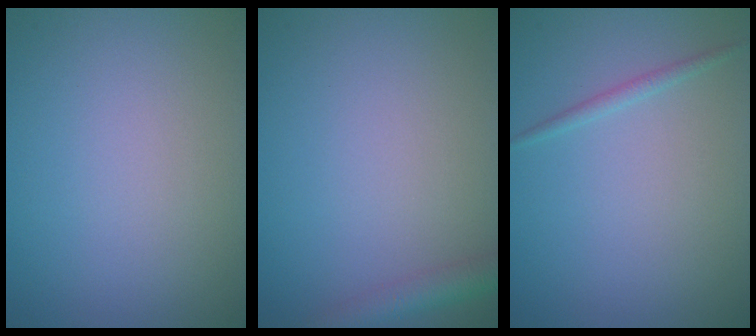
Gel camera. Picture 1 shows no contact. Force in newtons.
{"total": 2.4, "press": 2.4, "slide": 0.1}
{"total": 0.8, "press": 0.8, "slide": 0.0}